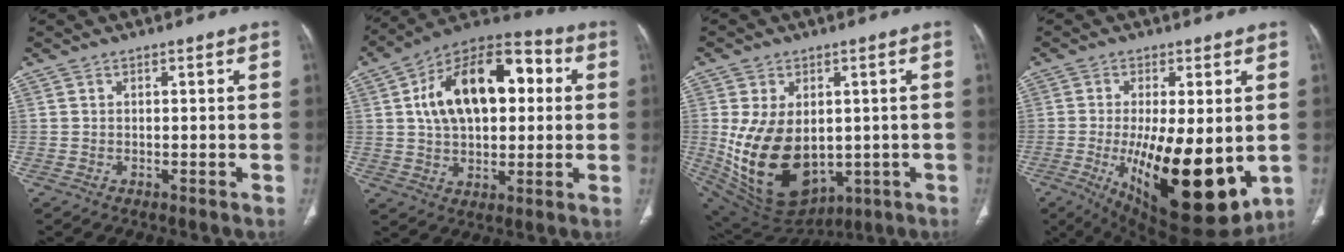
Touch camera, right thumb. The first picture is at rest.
{"total": 21.1, "force": [4.0, 12.2, 16.7], "torque": [-0.244, 0.027, 0.058]}
{"total": 19.2, "force": [-1.1, 12.9, 14.2], "torque": [-0.245, -0.015, 0.023]}
{"total": 21.8, "force": [-3.9, 8.1, 19.9], "torque": [-0.292, -0.037, -0.033]}